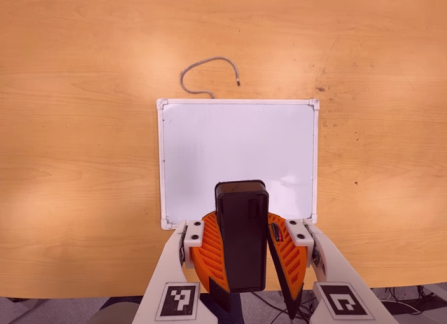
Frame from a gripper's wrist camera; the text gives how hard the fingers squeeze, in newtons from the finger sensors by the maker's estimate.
{"total": 10.8, "left": 11.1, "right": 10.4}